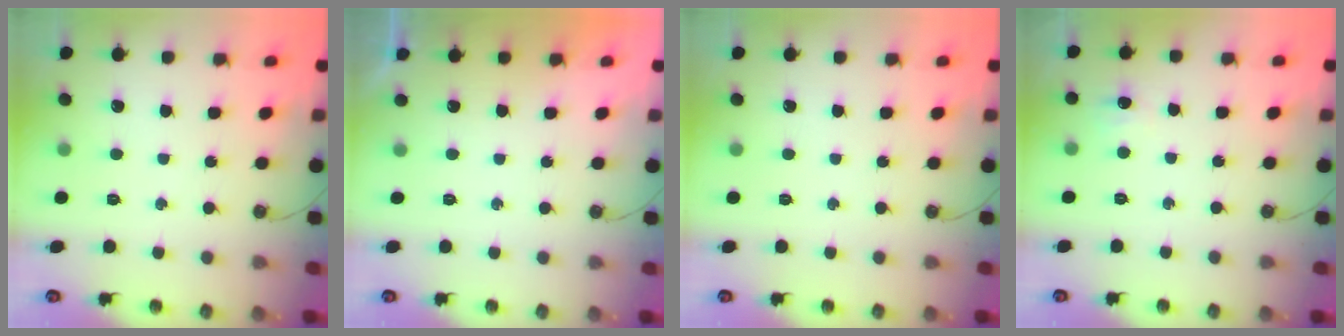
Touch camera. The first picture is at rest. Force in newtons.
{"total": 0.0}
{"total": 0.0}
{"total": 5.4, "press": 5.3, "slide": 1.1}